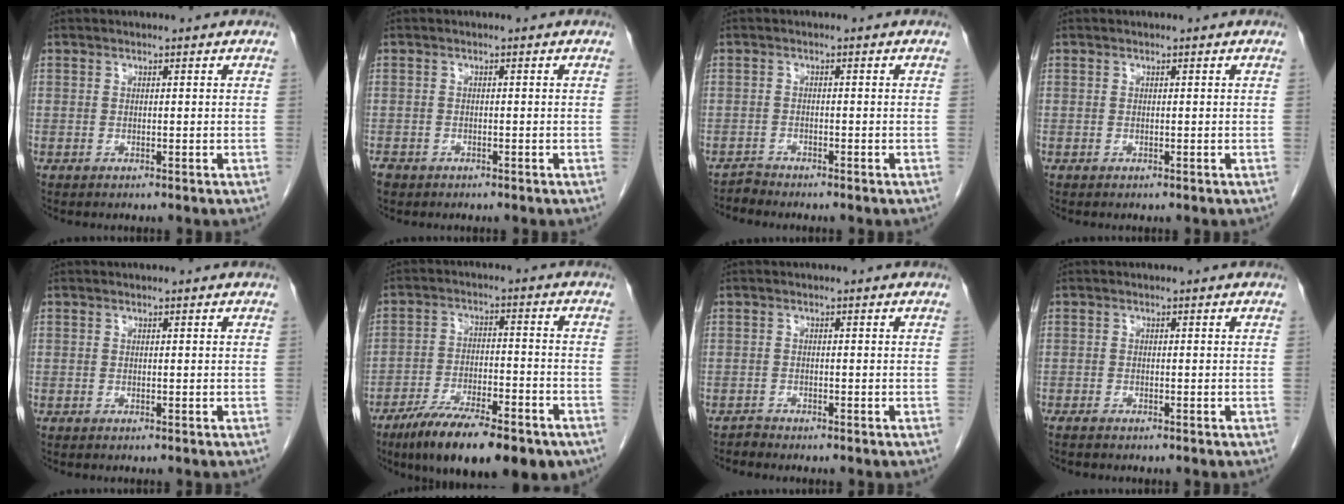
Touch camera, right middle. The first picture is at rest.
{"total": 2.0, "force": [-1.4, 1.2, 0.6], "torque": [-0.015, -0.001, -0.023]}
{"total": 1.4, "force": [-1.3, 0.0, -0.5], "torque": [0.013, -0.006, -0.025]}
{"total": 0.0}
{"total": 0.0}
{"total": 17.3, "force": [-12.1, 4.8, 11.4], "torque": [-0.152, -0.011, -0.192]}
{"total": 1.0, "force": [-0.9, 0.0, -0.3], "torque": [0.007, -0.004, -0.019]}
{"total": 1.6, "force": [-1.4, 0.3, 0.7], "torque": [-0.017, -0.004, -0.018]}